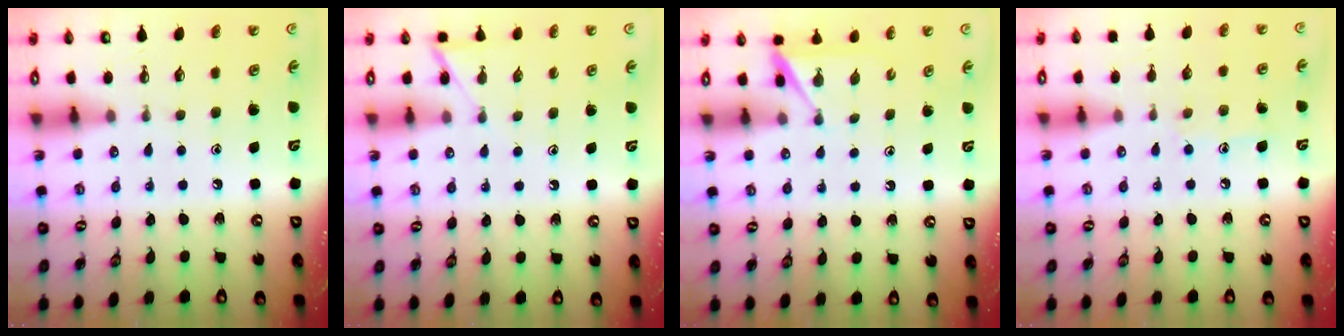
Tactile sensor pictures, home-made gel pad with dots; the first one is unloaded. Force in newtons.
{"total": 5.2, "press": 5.1, "slide": 0.6}
{"total": 3.6, "press": 3.5, "slide": 0.4}
{"total": 6.8, "press": 6.7, "slide": 0.7}